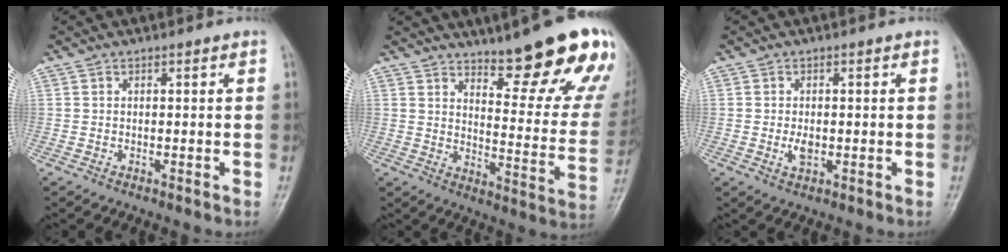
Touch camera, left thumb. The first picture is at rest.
{"total": 22.0, "force": [15.3, 5.2, 15.0], "torque": [-0.160, -0.096, 0.204]}
{"total": 2.6, "force": [-0.3, 1.6, 2.0], "torque": [-0.035, -0.003, -0.006]}